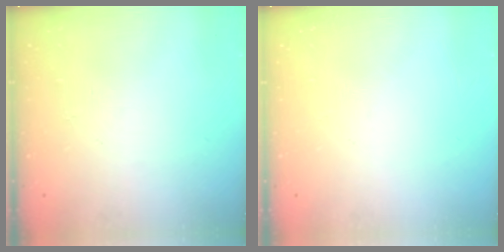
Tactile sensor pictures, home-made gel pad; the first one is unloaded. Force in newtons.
{"total": 0.0}